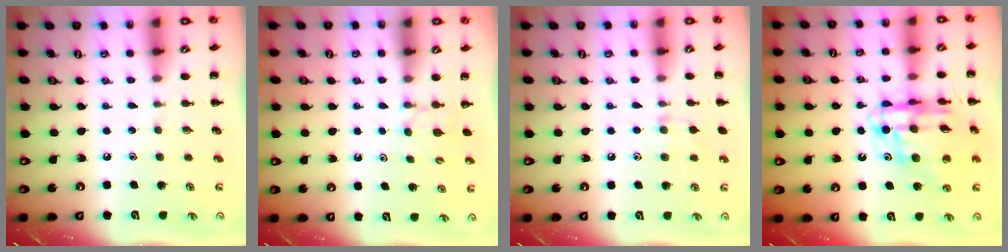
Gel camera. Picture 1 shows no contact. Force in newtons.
{"total": 2.6, "press": 2.4, "slide": 1.1}
{"total": 6.6, "press": 6.3, "slide": 2.2}
{"total": 15.6, "press": 15.1, "slide": 4.0}